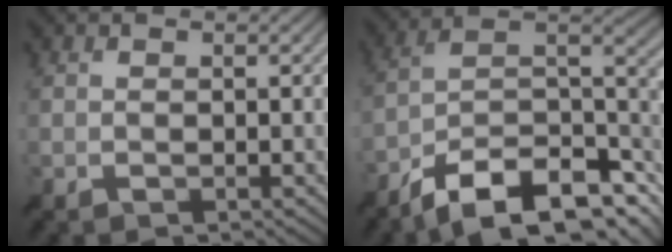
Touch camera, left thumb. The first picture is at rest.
{"total": 14.5, "force": [-9.1, 4.9, 10.1], "torque": [-0.209, -0.011, -0.147]}